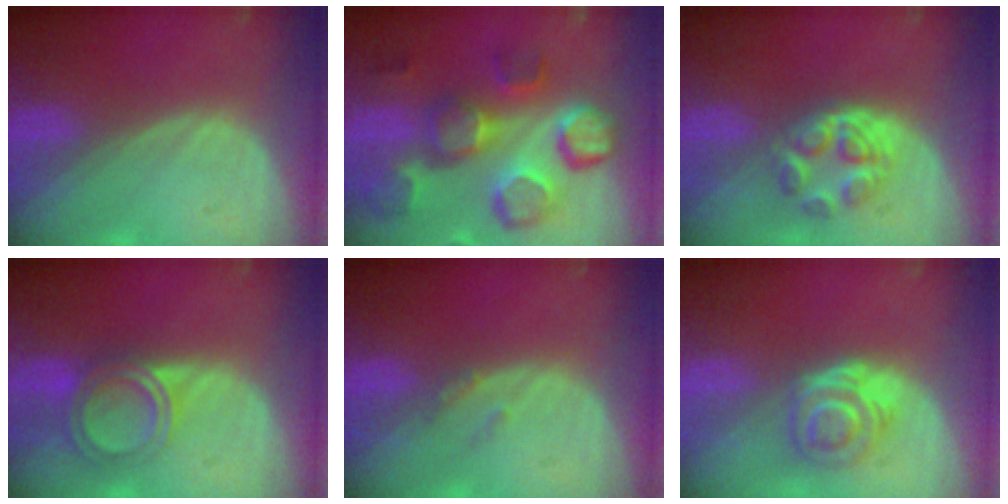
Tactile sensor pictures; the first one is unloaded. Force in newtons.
{"total": 12.7, "press": 11.2, "slide": 6.0}
{"total": 6.1, "press": 5.3, "slide": 3.2}
{"total": 6.2, "press": 5.2, "slide": 3.3}
{"total": 1.2, "press": 1.2, "slide": 0.3}
{"total": 6.2, "press": 5.2, "slide": 3.3}